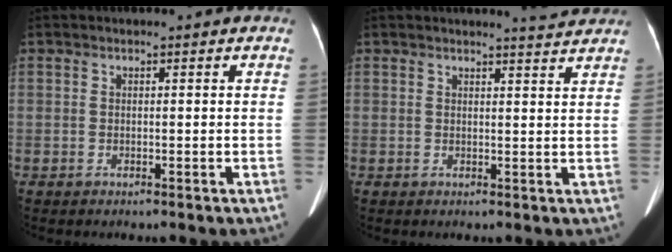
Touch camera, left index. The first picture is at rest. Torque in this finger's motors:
{"motor_torque": [-0.68, -1.23, -0.03, 0.01]}